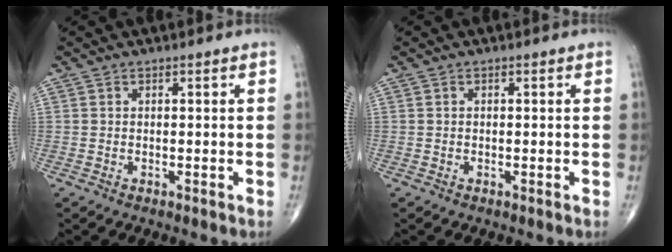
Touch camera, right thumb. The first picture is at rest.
{"total": 0.0}